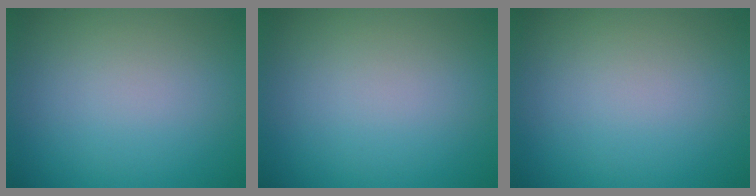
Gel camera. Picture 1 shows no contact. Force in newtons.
{"total": 0.0}
{"total": 0.0}